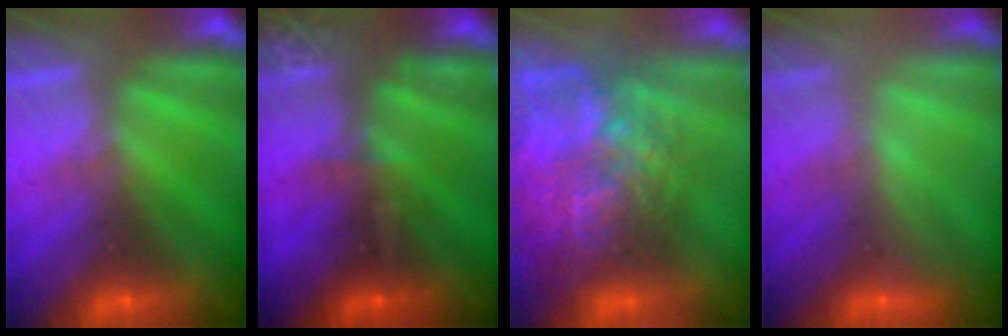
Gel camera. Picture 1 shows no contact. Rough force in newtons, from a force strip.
{"total": 3.0}
{"total": 8.1}
{"total": 2.2}